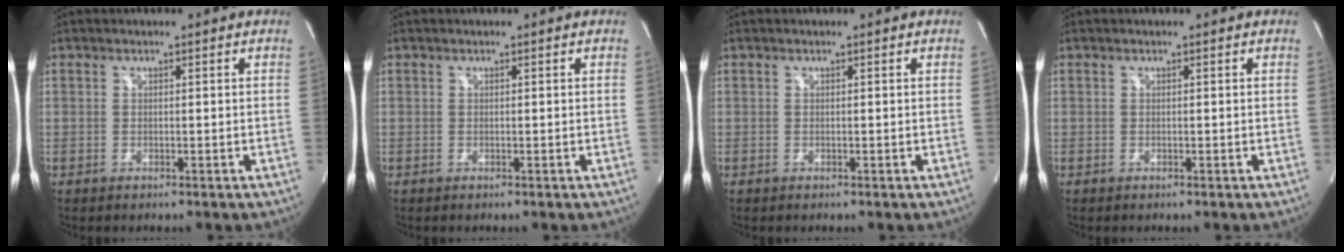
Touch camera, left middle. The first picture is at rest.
{"total": 0.0}
{"total": 0.0}
{"total": 0.0}